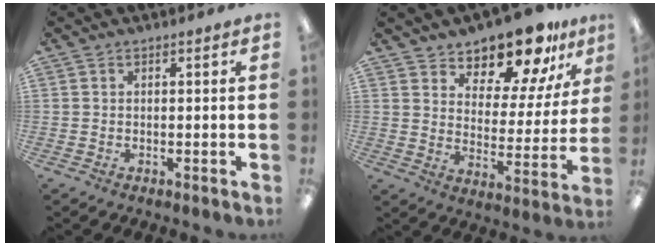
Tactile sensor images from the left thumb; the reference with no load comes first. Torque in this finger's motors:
{"motor_torque": [0.42, 0.56, -0.13, -0.04, 0.03]}